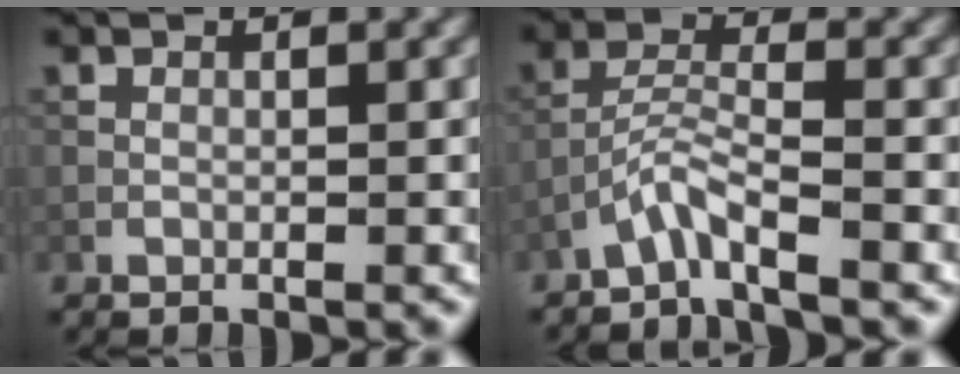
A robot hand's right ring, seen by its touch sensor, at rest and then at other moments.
{"total": 2.7, "force": [-2.2, 0.0, 1.5], "torque": [-0.032, 0.010, -0.052]}